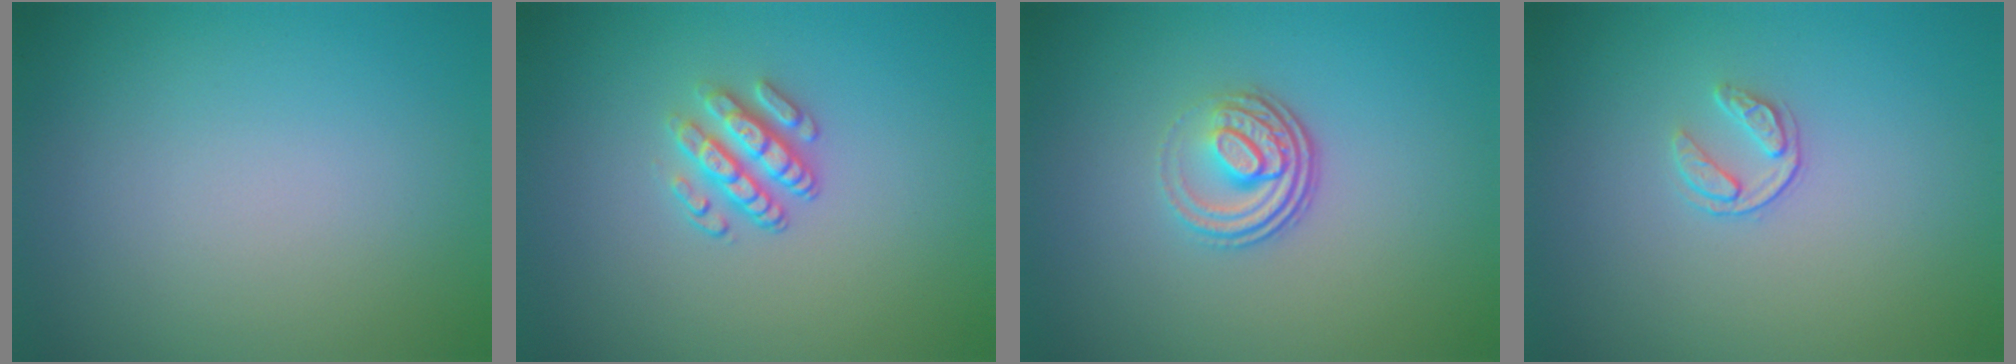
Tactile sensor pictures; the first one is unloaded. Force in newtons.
{"total": 2.9, "press": 2.5, "slide": 1.5}
{"total": 3.5, "press": 2.5, "slide": 2.5}
{"total": 1.6, "press": 1.0, "slide": 1.2}